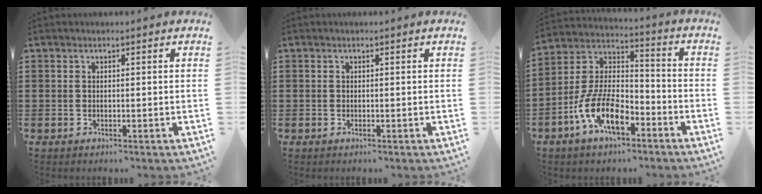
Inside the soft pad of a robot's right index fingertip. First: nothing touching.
{"total": 0.0}
{"total": 11.3, "force": [-6.5, 4.6, 8.0], "torque": [-0.190, -0.003, -0.127]}